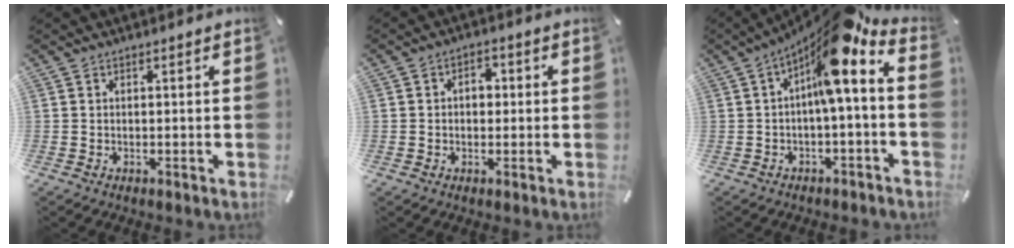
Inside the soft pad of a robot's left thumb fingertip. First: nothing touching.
{"total": 3.6, "force": [-0.1, 2.5, 2.6], "torque": [-0.036, 0.005, -0.009]}
{"total": 11.4, "force": [4.4, 1.8, 10.3], "torque": [-0.169, -0.045, 0.069]}